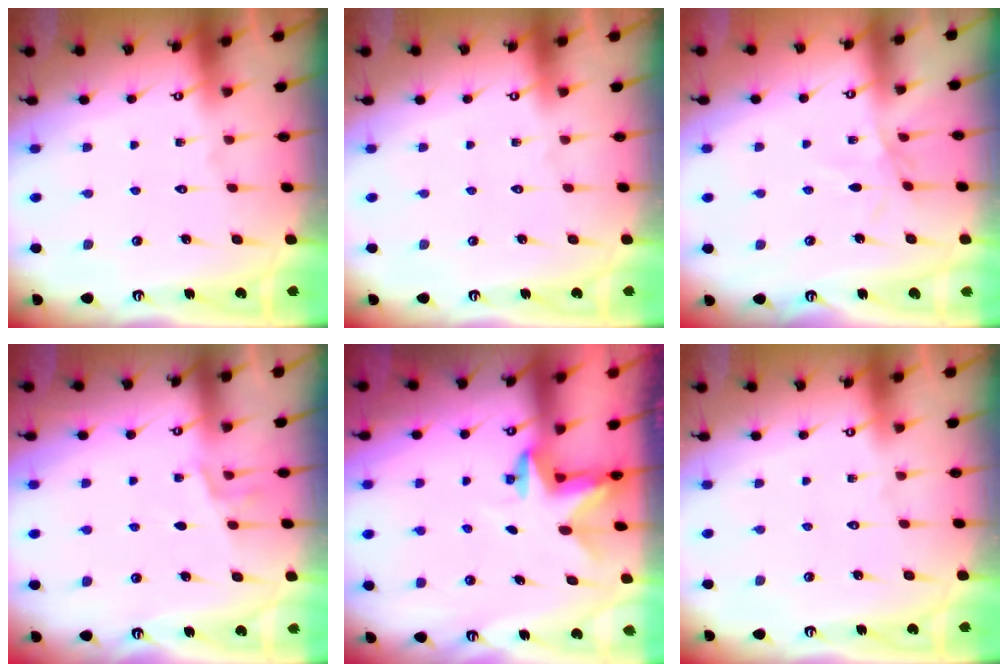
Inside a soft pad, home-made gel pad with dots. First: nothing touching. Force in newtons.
{"total": 0.0}
{"total": 2.2, "press": 2.1, "slide": 0.5}
{"total": 5.2, "press": 4.6, "slide": 2.4}
{"total": 2.4, "press": 2.3, "slide": 0.4}
{"total": 0.0}